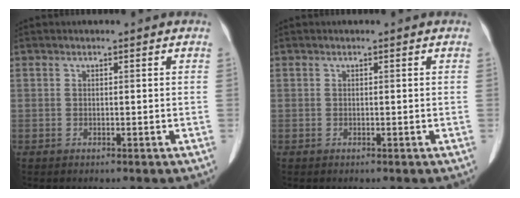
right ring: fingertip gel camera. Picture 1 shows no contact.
{"total": 0.0}